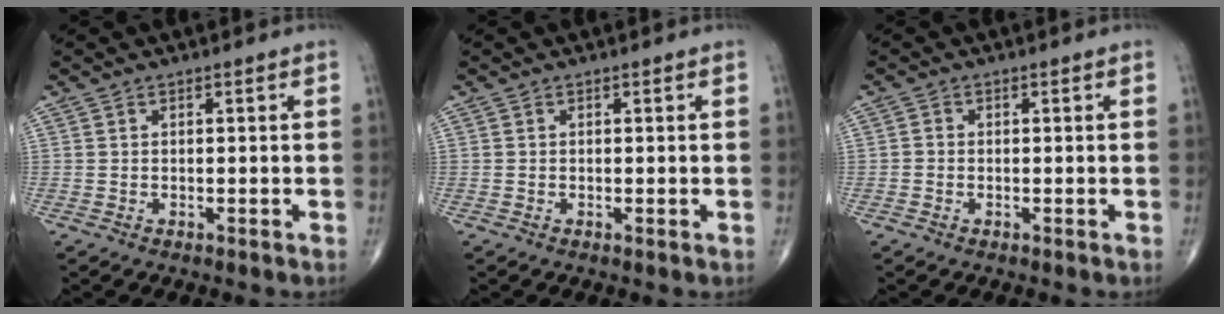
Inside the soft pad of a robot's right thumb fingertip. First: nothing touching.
{"total": 0.0}
{"total": 0.9, "force": [-0.3, 0.8, 0.3], "torque": [-0.001, 0.002, -0.009]}